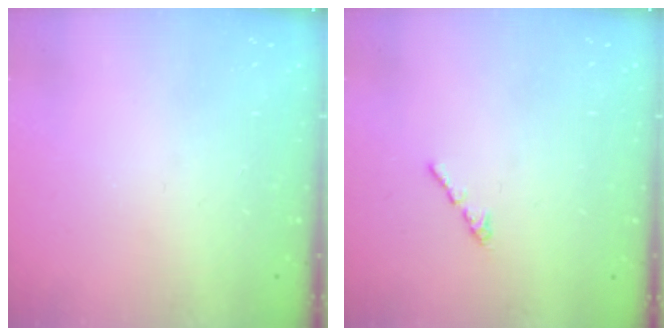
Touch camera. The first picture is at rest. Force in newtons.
{"total": 0.7, "press": 0.6, "slide": 0.4}